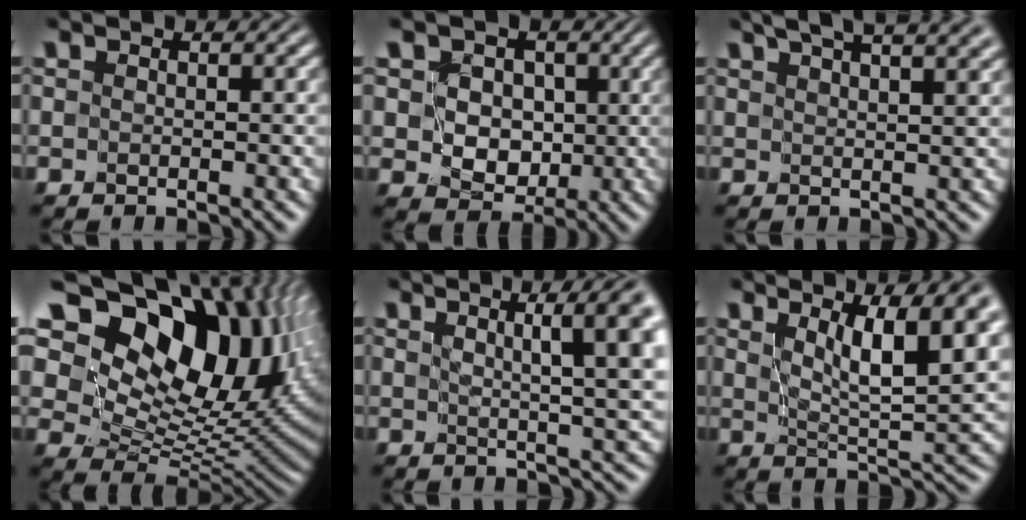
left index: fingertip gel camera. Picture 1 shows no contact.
{"total": 4.8, "force": [1.0, 4.1, 2.2], "torque": [-0.038, 0.006, 0.011]}
{"total": 8.2, "force": [6.1, 2.5, 4.9], "torque": [-0.039, 0.039, 0.051]}
{"total": 16.1, "force": [7.0, 10.2, 10.3], "torque": [-0.178, 0.029, 0.123]}
{"total": 8.7, "force": [3.1, 2.0, 7.9], "torque": [-0.074, 0.021, 0.041]}
{"total": 8.9, "force": [3.8, 2.2, 7.7], "torque": [-0.111, 0.004, 0.070]}